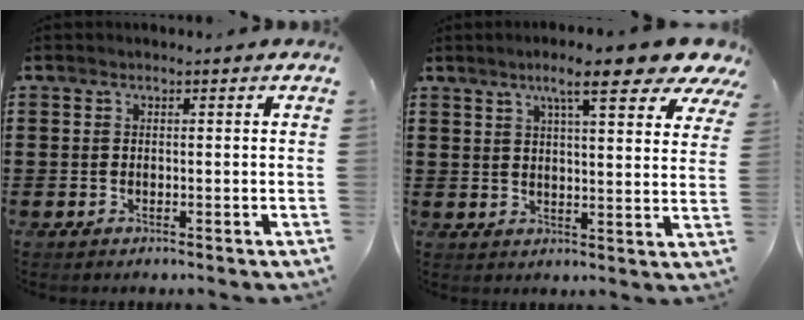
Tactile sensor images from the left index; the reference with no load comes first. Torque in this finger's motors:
{"motor_torque": [2.14, 0.00, 1.00, 0.21]}